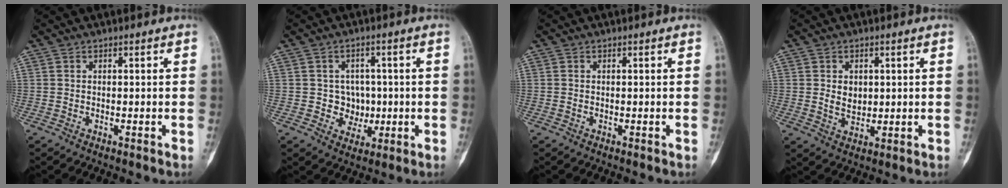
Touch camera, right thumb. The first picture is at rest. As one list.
[{"total": 5.1, "force": [-0.3, 4.8, 1.7], "torque": [0.016, 0.011, -0.002]}, {"total": 0.0}, {"total": 4.4, "force": [0.8, 3.2, 2.9], "torque": [-0.029, -0.009, 0.020]}]